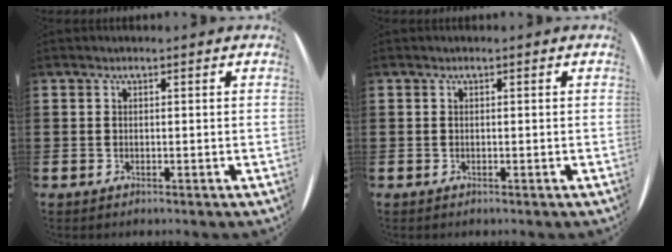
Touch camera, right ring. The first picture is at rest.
{"total": 0.0}